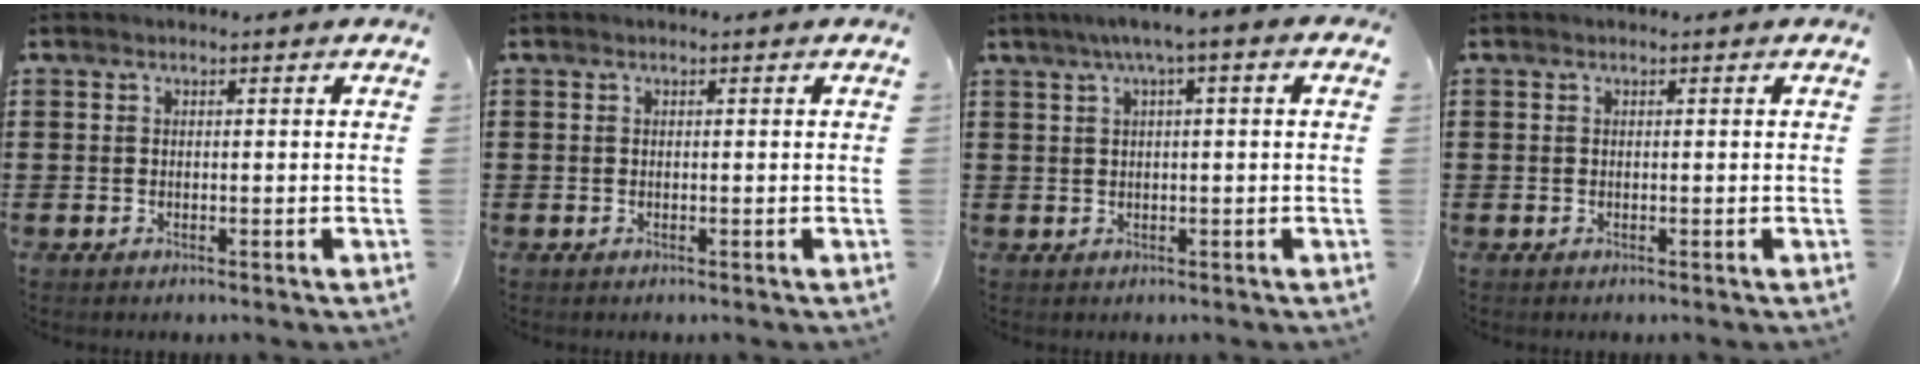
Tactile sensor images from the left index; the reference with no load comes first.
{"total": 0.0}
{"total": 3.2, "force": [0.6, 0.2, 3.1], "torque": [-0.059, 0.001, 0.006]}
{"total": 0.0}